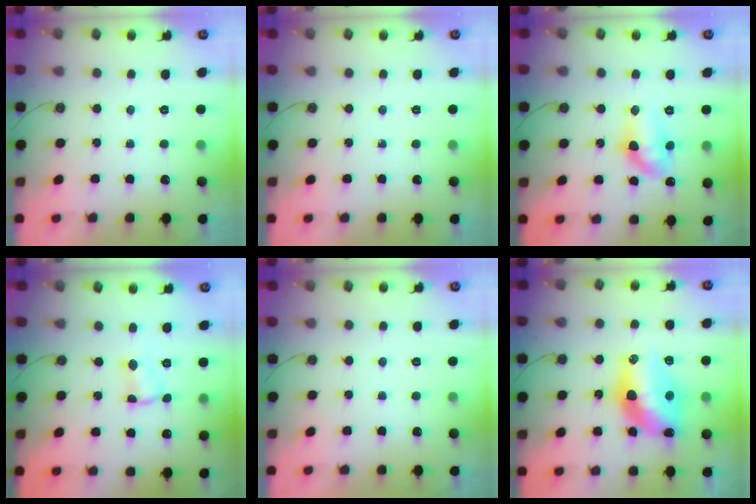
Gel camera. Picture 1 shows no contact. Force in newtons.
{"total": 0.0}
{"total": 10.8, "press": 10.7, "slide": 1.1}
{"total": 1.6, "press": 1.6, "slide": 0.3}
{"total": 0.0}
{"total": 15.3, "press": 15.1, "slide": 2.4}